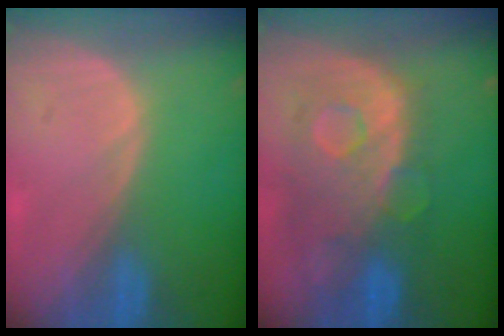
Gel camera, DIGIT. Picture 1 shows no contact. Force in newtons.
{"total": 11.3, "press": 9.8, "slide": 5.6}